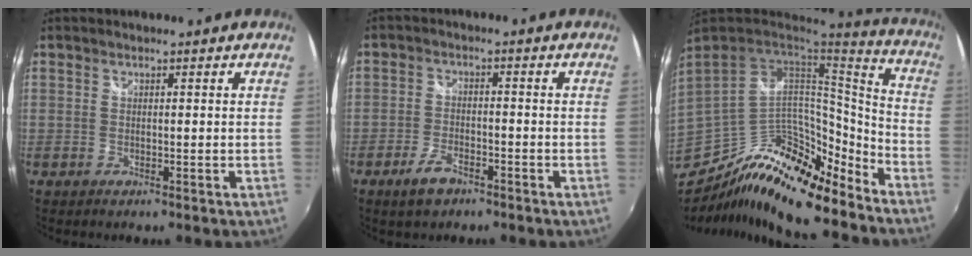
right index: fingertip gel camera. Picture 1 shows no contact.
{"total": 5.4, "force": [-3.7, 2.5, 3.1], "torque": [-0.075, -0.004, -0.067]}
{"total": 19.1, "force": [-14.7, 8.1, 9.1], "torque": [-0.179, 0.009, -0.260]}